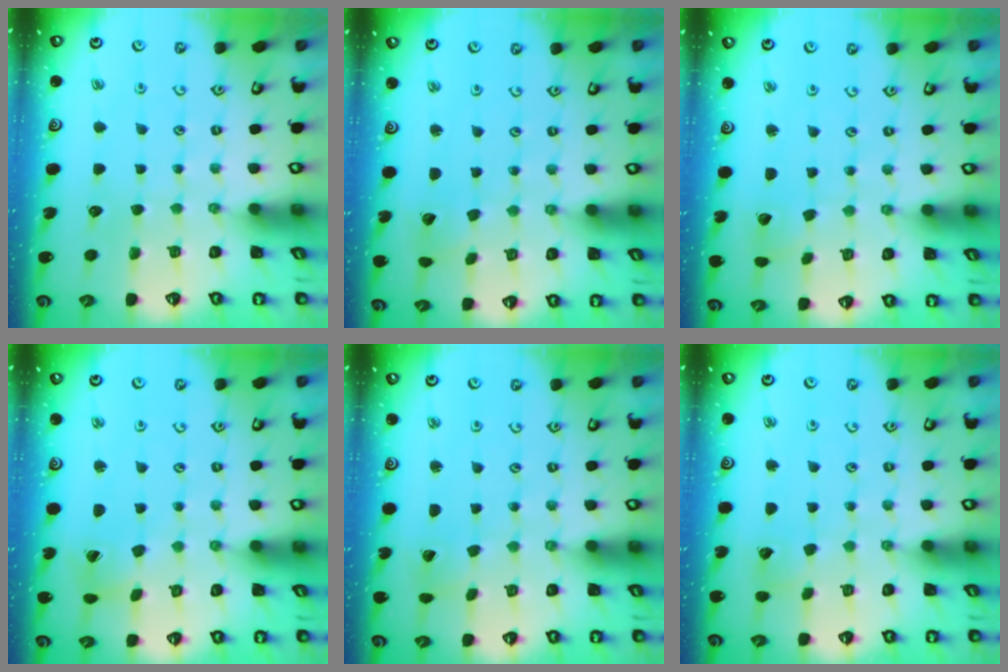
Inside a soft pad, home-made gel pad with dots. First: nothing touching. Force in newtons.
{"total": 2.2, "press": 2.2, "slide": 0.2}
{"total": 2.5, "press": 2.5, "slide": 0.2}
{"total": 2.4, "press": 2.4, "slide": 0.3}
{"total": 1.9, "press": 1.9, "slide": 0.0}
{"total": 3.5, "press": 3.5, "slide": 0.5}